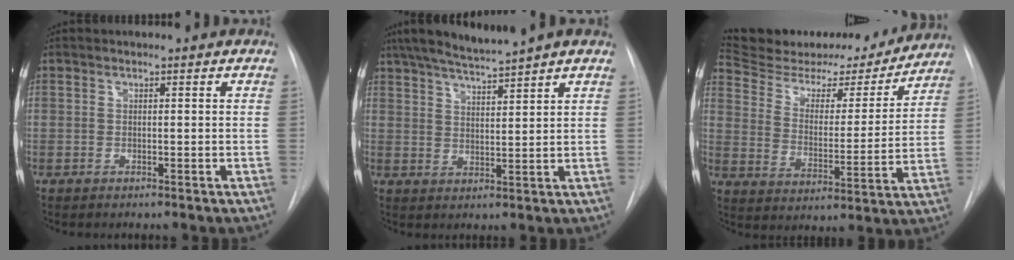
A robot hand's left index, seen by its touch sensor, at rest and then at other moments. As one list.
[{"total": 7.8, "force": [6.7, -0.9, 3.8], "torque": [-0.063, 0.008, 0.117]}, {"total": 21.5, "force": [19.9, 5.3, 6.1], "torque": [-0.093, -0.004, 0.282]}]